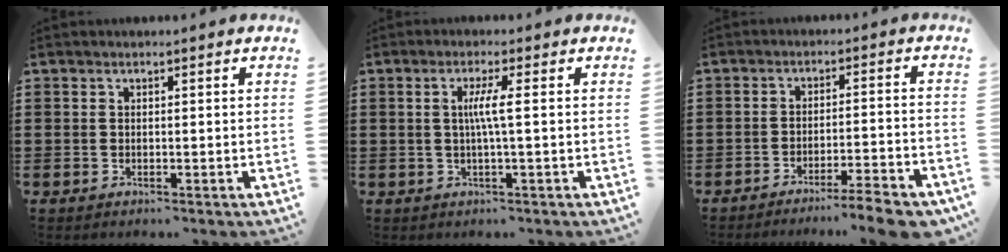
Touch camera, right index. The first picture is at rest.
{"total": 3.5, "force": [0.1, -0.2, 3.4], "torque": [-0.065, -0.003, -0.003]}
{"total": 6.0, "force": [-5.2, -0.2, 2.9], "torque": [-0.041, -0.008, -0.098]}